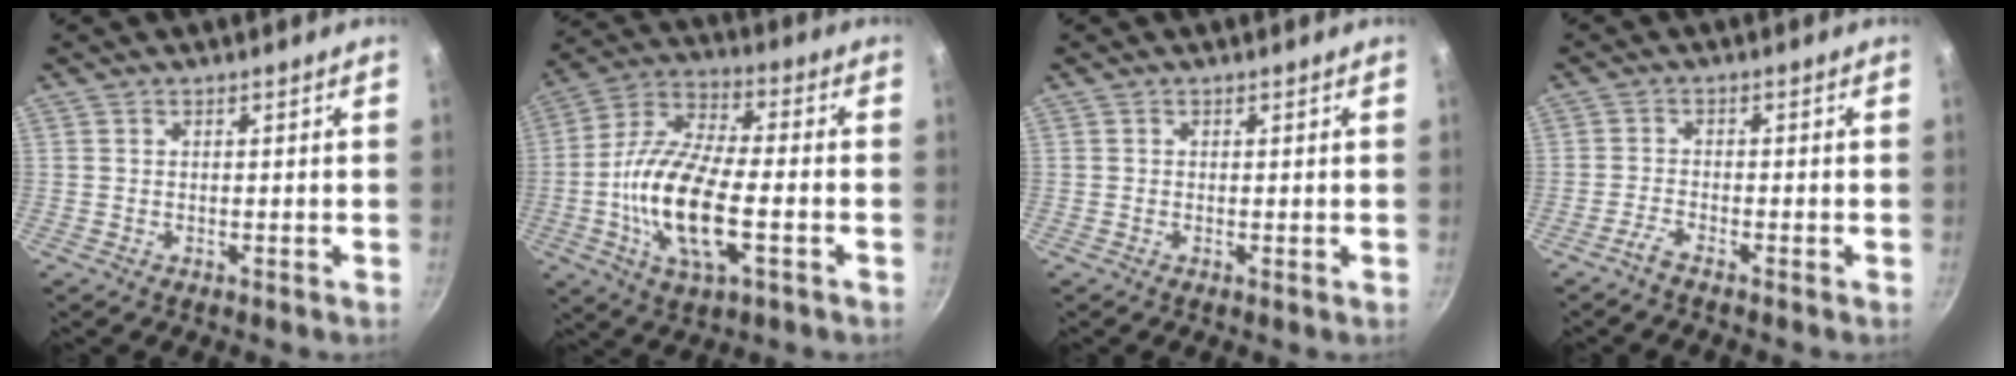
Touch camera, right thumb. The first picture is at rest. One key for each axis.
{"total": 17.8, "fx": -3.8, "fy": 7.0, "fz": 15.9, "tx": -0.307, "ty": 0.021, "tz": -0.087}
{"total": 0.0}
{"total": 2.1, "fx": -1.8, "fy": 0.1, "fz": 1.0, "tx": -0.028, "ty": 0.015, "tz": -0.041}